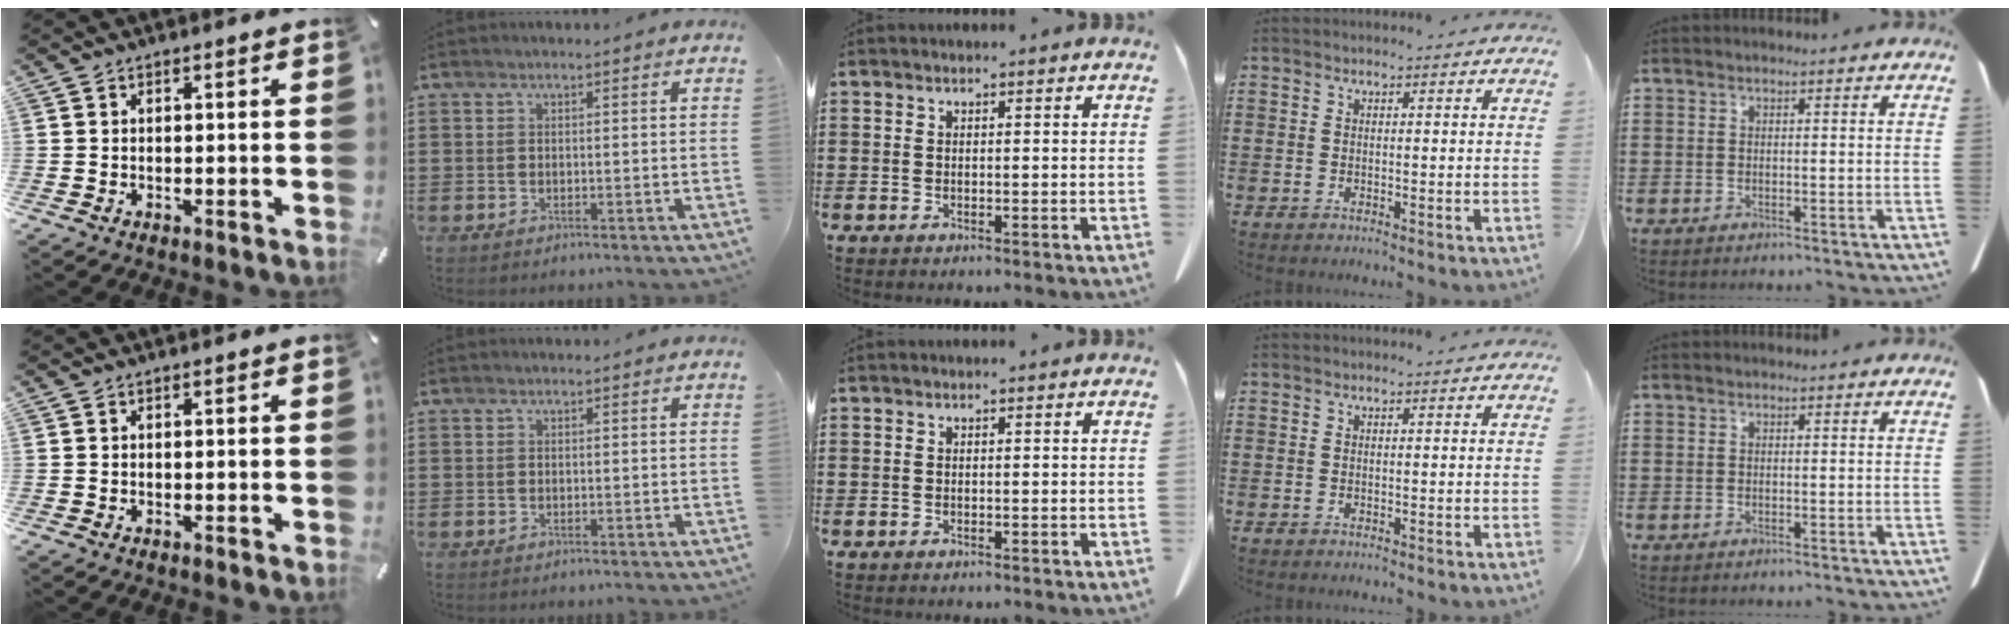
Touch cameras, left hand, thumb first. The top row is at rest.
{}